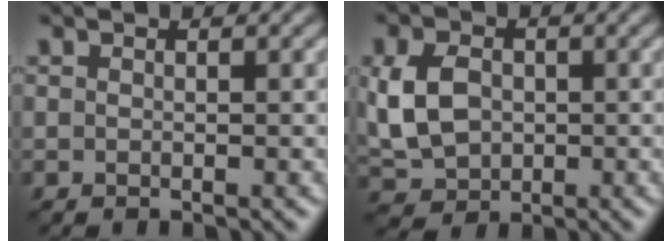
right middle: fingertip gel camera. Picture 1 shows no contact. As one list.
[{"total": 6.4, "force": [0.2, 4.8, 4.3], "torque": [-0.114, 0.004, 0.009]}]